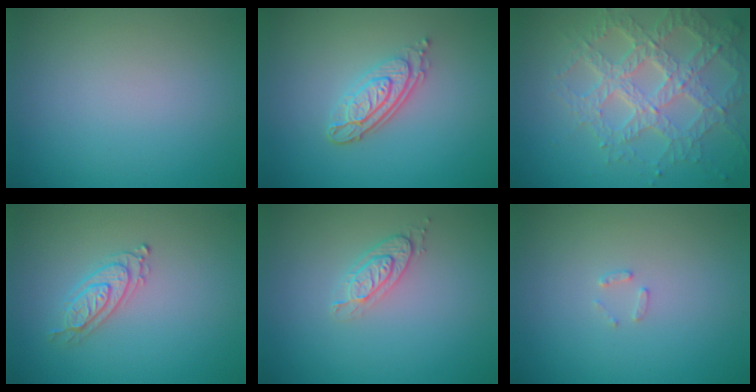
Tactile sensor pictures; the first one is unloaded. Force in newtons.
{"total": 3.8, "press": 2.9, "slide": 2.6}
{"total": 7.0, "press": 5.1, "slide": 4.8}
{"total": 2.1, "press": 2.1, "slide": 0.4}
{"total": 2.1, "press": 1.9, "slide": 0.9}
{"total": 0.9, "press": 0.9, "slide": 0.2}